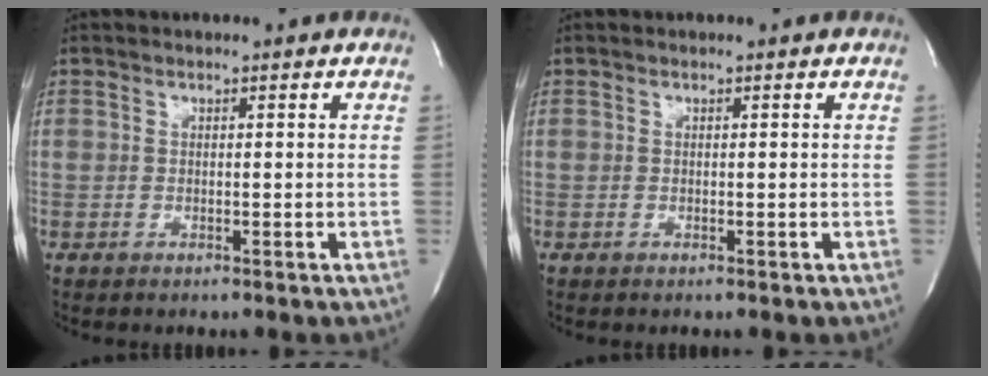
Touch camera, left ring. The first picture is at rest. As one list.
[{"total": 0.0}]